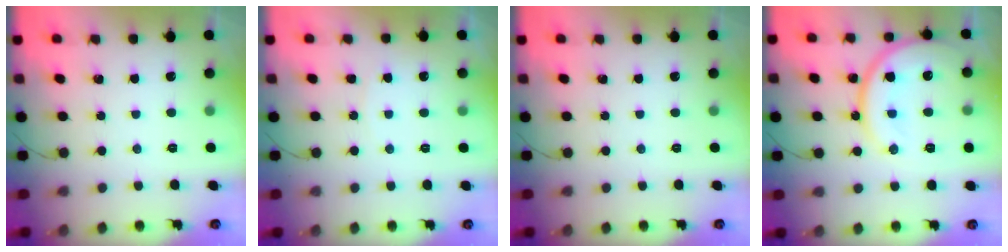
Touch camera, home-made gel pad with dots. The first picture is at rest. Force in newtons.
{"total": 5.5, "press": 5.5, "slide": 0.5}
{"total": 0.0}
{"total": 16.4, "press": 16.3, "slide": 1.9}